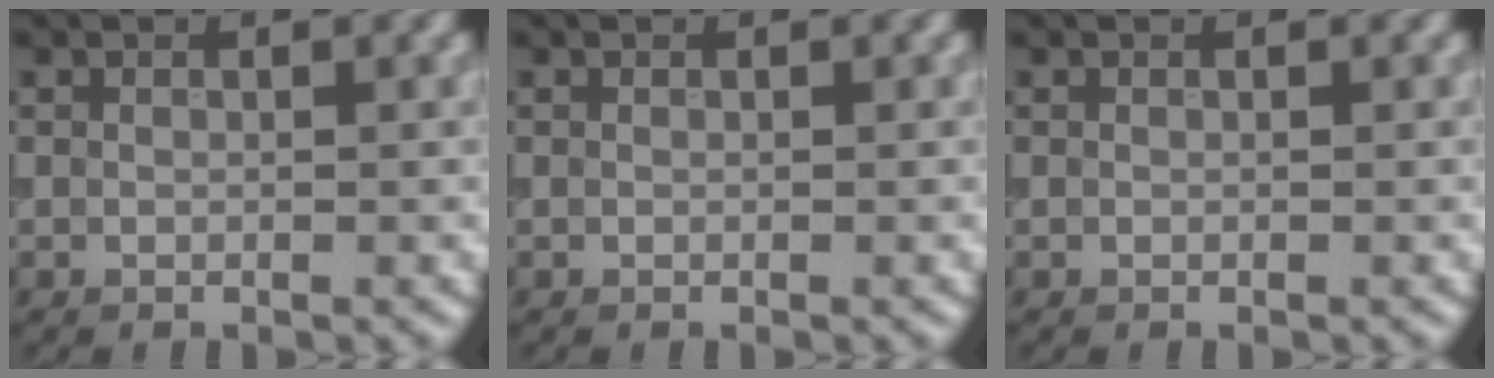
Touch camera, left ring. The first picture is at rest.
{"total": 0.0}
{"total": 0.0}